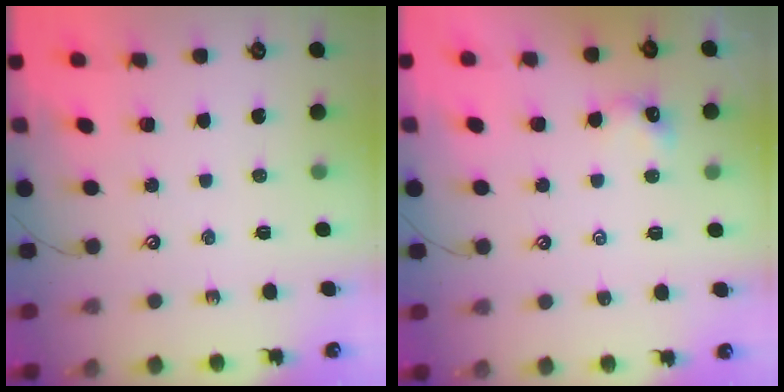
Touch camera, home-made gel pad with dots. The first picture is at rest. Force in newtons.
{"total": 1.8, "press": 1.7, "slide": 0.5}